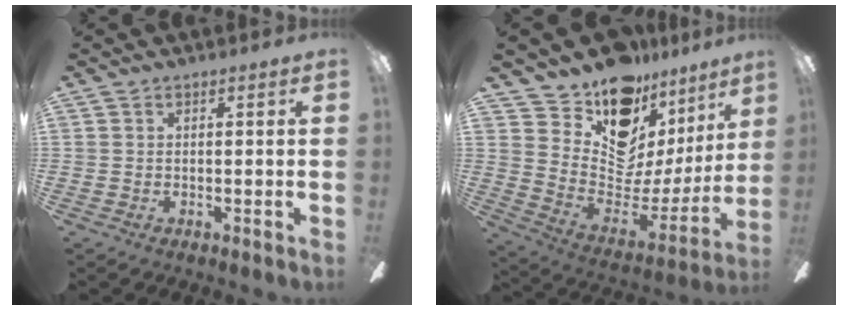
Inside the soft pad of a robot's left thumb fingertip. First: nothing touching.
{"total": 14.8, "force": [11.4, 7.3, 5.8], "torque": [-0.099, -0.117, 0.205]}